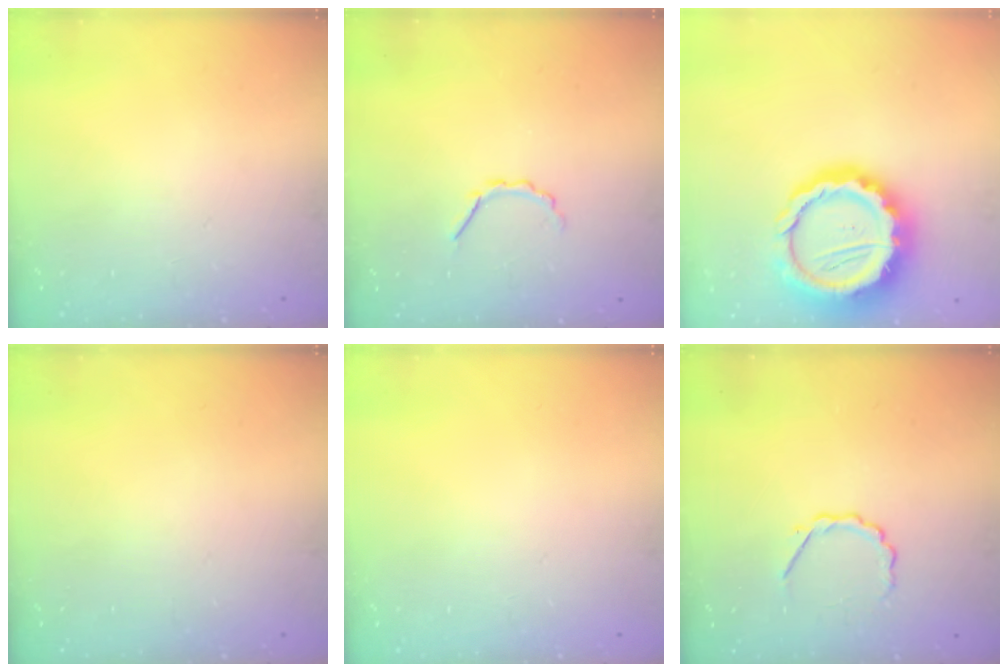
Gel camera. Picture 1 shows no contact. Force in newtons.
{"total": 2.8, "press": 2.7, "slide": 0.8}
{"total": 19.0, "press": 18.6, "slide": 3.8}
{"total": 0.0}
{"total": 0.0}
{"total": 3.5, "press": 3.3, "slide": 1.3}